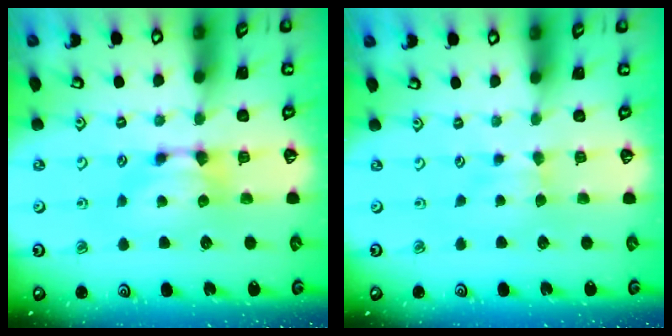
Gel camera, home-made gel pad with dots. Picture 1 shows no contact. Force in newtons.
{"total": 1.7, "press": 1.6, "slide": 0.5}